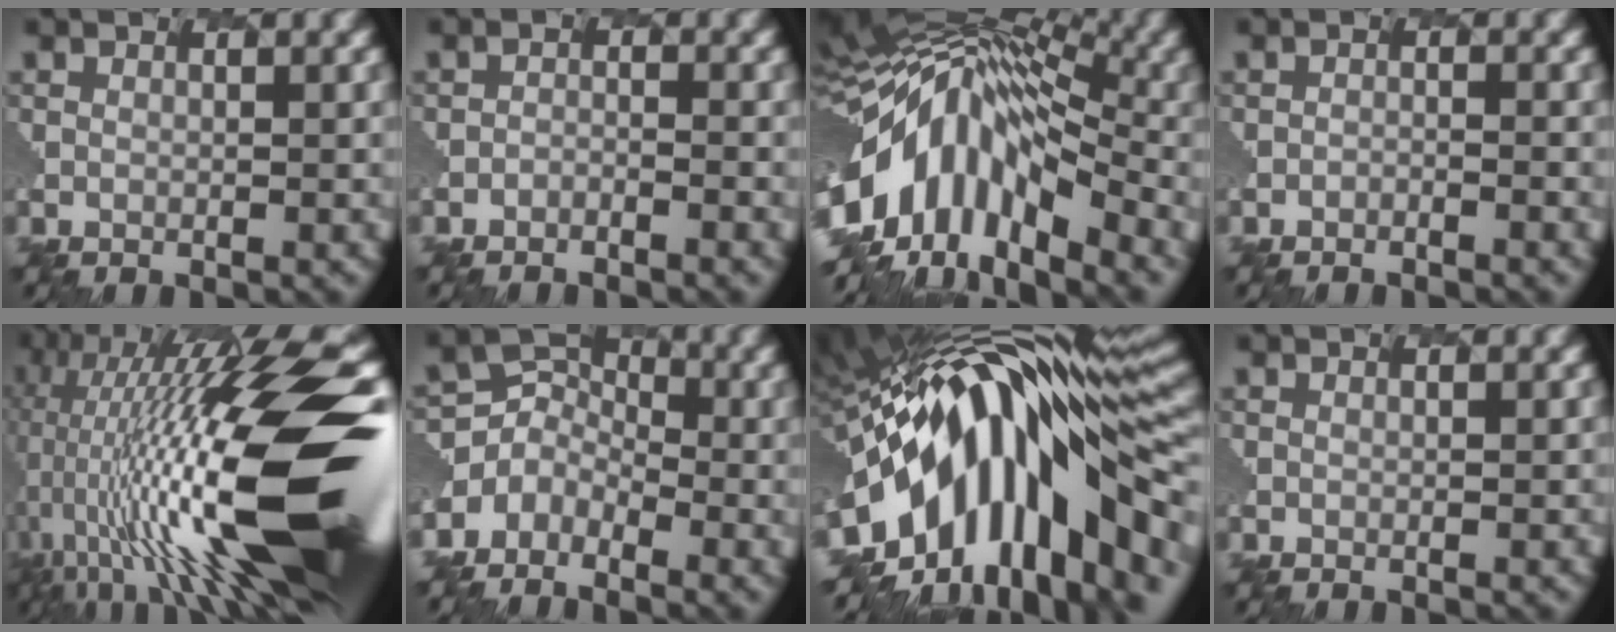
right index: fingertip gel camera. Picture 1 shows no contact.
{"total": 2.3, "force": [-1.2, -0.7, -1.9], "torque": [0.006, -0.001, -0.030]}
{"total": 11.6, "force": [-4.3, 6.6, 8.6], "torque": [-0.175, 0.019, -0.092]}
{"total": 2.0, "force": [-1.1, -0.7, -1.6], "torque": [0.006, 0.004, -0.027]}
{"total": 17.2, "force": [-1.1, 5.4, 16.3], "torque": [-0.312, 0.013, -0.028]}
{"total": 3.6, "force": [-2.5, 2.6, -0.2], "torque": [-0.007, 0.006, -0.057]}
{"total": 12.8, "force": [-4.7, 6.5, 10.0], "torque": [-0.166, 0.028, -0.090]}
{"total": 0.0}